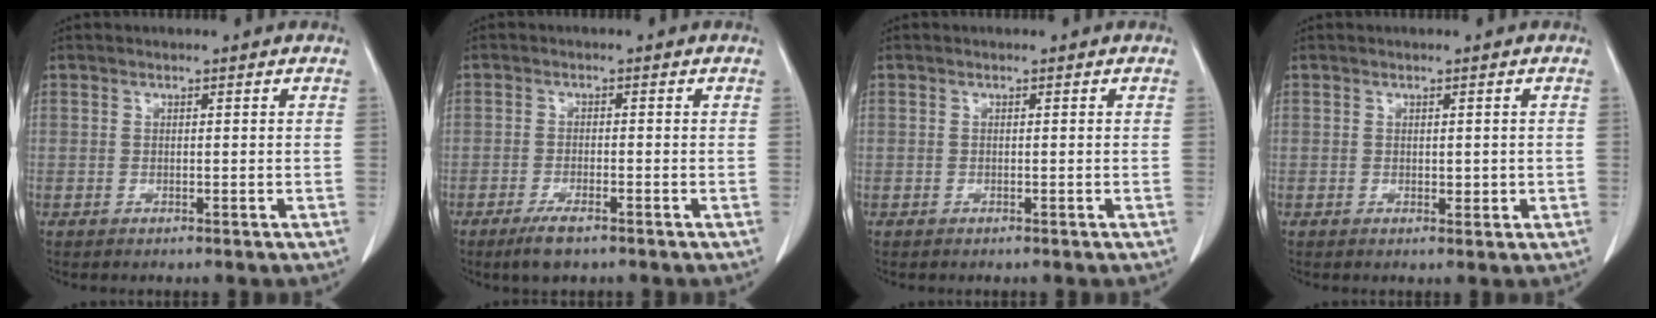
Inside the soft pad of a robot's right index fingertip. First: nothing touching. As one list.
[{"total": 3.7, "force": [-2.5, 0.8, 2.6], "torque": [-0.053, -0.004, -0.042]}, {"total": 0.0}, {"total": 1.4, "force": [0.0, 0.9, 1.2], "torque": [-0.013, -0.002, 0.003]}]